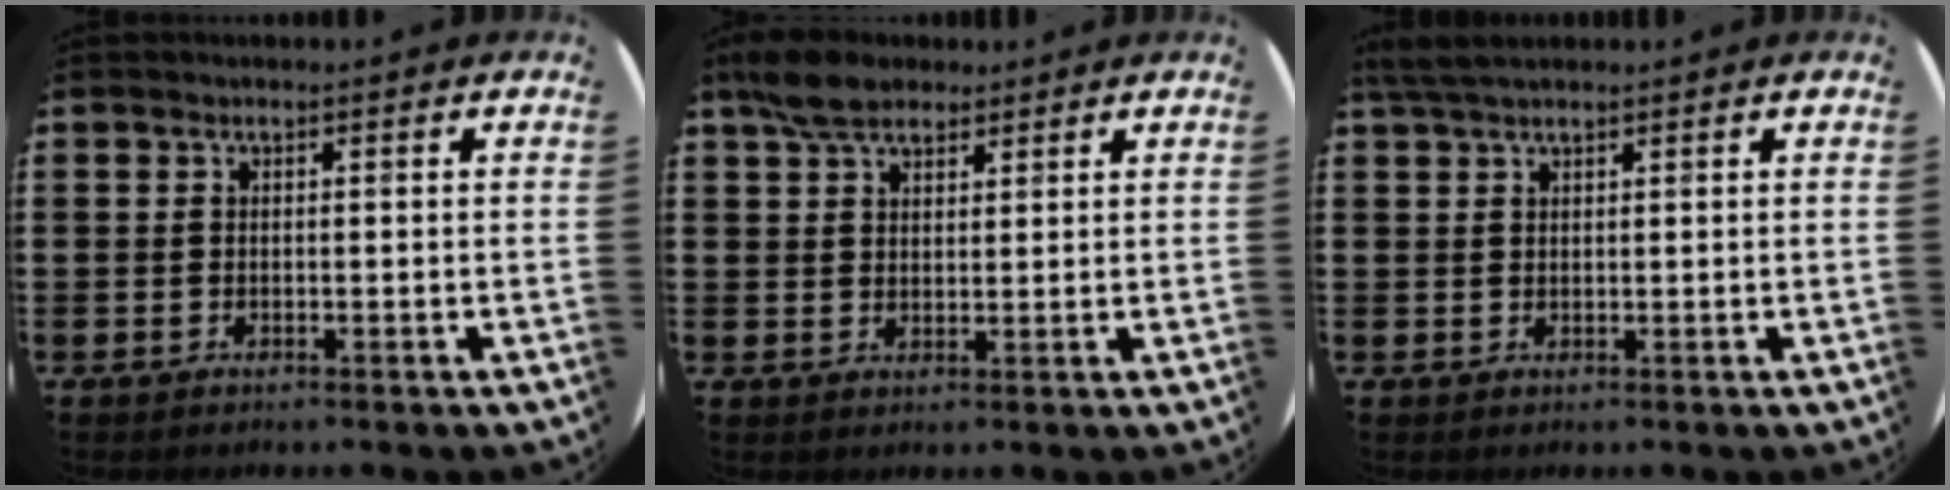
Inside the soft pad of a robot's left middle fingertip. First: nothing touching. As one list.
[{"total": 5.2, "force": [4.2, 2.3, 2.0], "torque": [-0.042, -0.001, 0.079]}, {"total": 2.5, "force": [2.1, 0.5, 1.3], "torque": [-0.029, 0.005, 0.040]}]